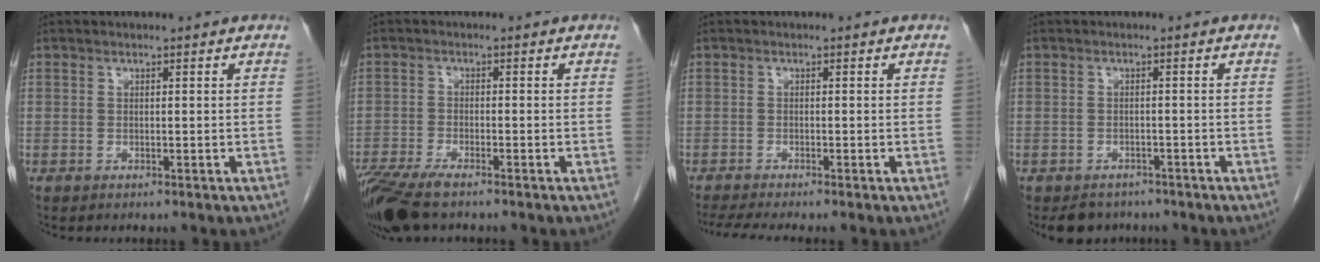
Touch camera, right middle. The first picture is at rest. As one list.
[{"total": 8.4, "force": [-6.4, 2.0, 5.1], "torque": [-0.095, -0.019, -0.115]}, {"total": 4.3, "force": [-3.6, -0.6, 2.3], "torque": [-0.040, -0.014, -0.064]}, {"total": 4.2, "force": [-3.6, 2.2, 0.4], "torque": [-0.003, 0.002, -0.050]}]